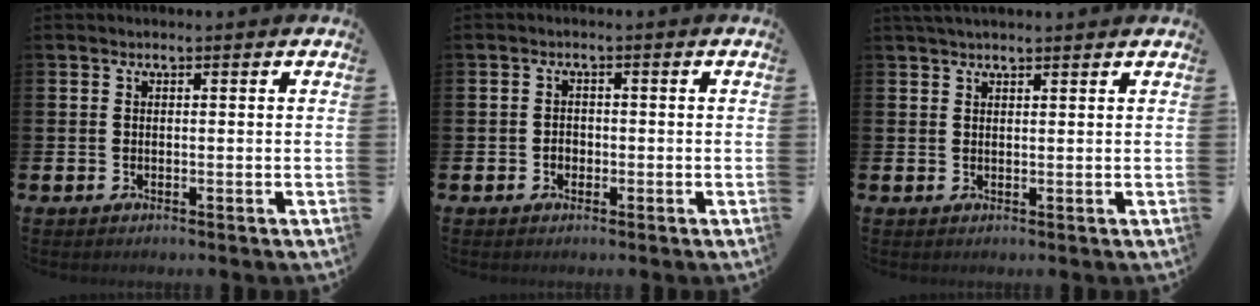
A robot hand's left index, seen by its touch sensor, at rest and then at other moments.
{"total": 1.4, "force": [-0.4, 1.2, 0.5], "torque": [0.001, 0.000, -0.013]}
{"total": 1.8, "force": [1.6, 0.2, 0.6], "torque": [-0.009, 0.000, 0.030]}